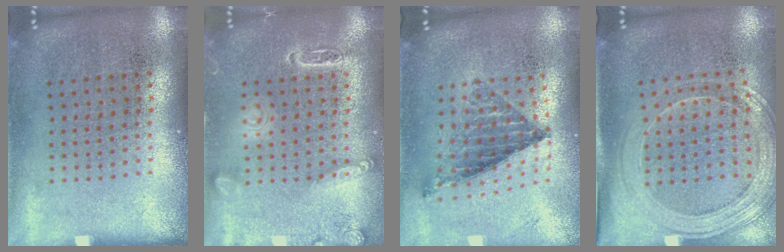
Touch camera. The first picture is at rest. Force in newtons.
{"total": 2.7, "press": 2.7, "slide": 0.3}
{"total": 0.9, "press": 0.9, "slide": 0.0}
{"total": 1.7, "press": 1.6, "slide": 0.6}